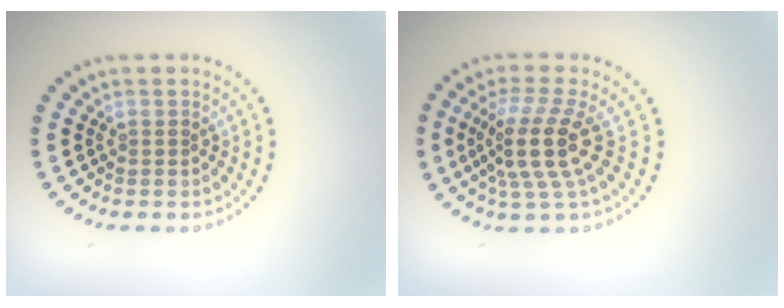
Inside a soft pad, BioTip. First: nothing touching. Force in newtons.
{"total": 4.6, "press": 3.4, "slide": 3.0}